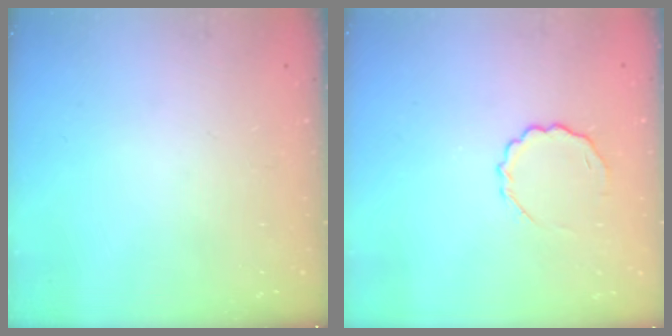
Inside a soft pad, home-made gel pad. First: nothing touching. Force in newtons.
{"total": 5.7, "press": 5.6, "slide": 1.4}